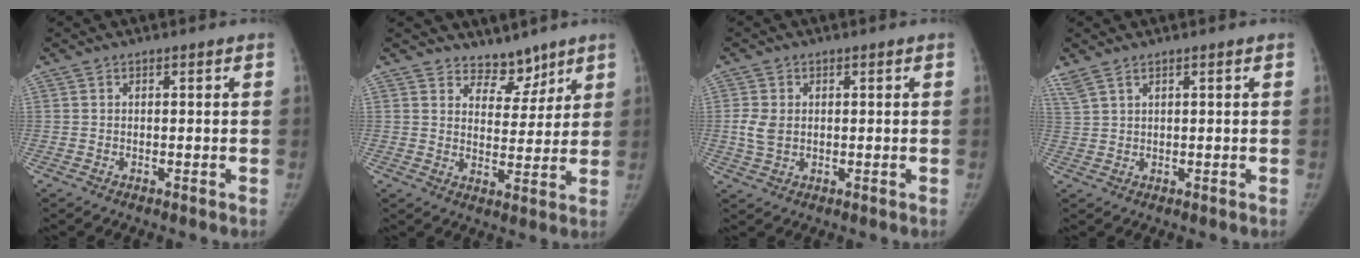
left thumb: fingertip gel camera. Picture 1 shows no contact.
{"total": 6.4, "force": [5.5, 3.2, 0.8], "torque": [0.028, -0.053, 0.097]}
{"total": 3.9, "force": [0.2, 3.0, 2.5], "torque": [-0.045, -0.006, 0.009]}
{"total": 3.9, "force": [2.9, 1.2, 2.3], "torque": [-0.061, 0.012, 0.070]}